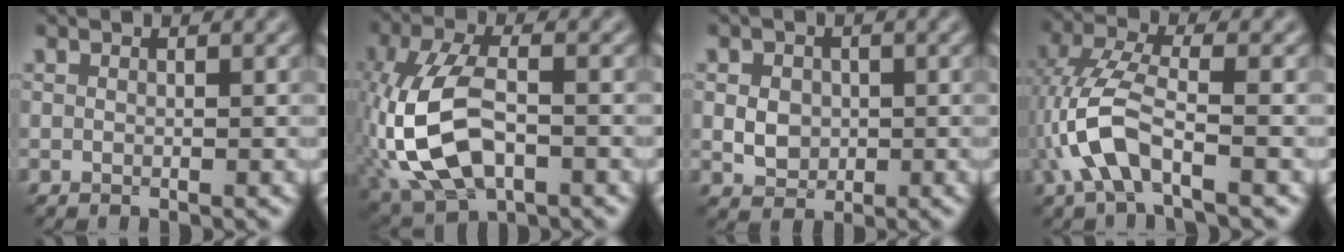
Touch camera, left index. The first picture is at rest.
{"total": 10.1, "force": [-2.6, 5.3, 8.2], "torque": [-0.188, 0.001, -0.060]}
{"total": 2.9, "force": [-0.1, 2.3, 1.6], "torque": [-0.028, -0.002, -0.007]}
{"total": 6.2, "force": [-2.3, 2.2, 5.3], "torque": [-0.125, 0.007, -0.054]}